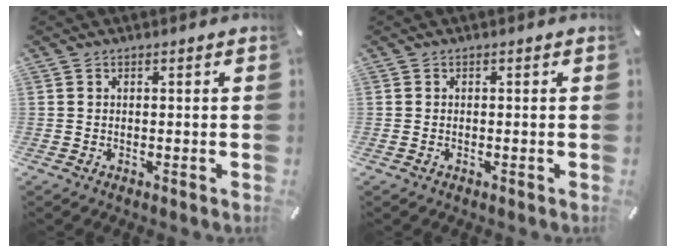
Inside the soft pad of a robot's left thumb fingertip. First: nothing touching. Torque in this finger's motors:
{"motor_torque": [-0.20, -0.28, 0.12, 0.01, -0.02]}